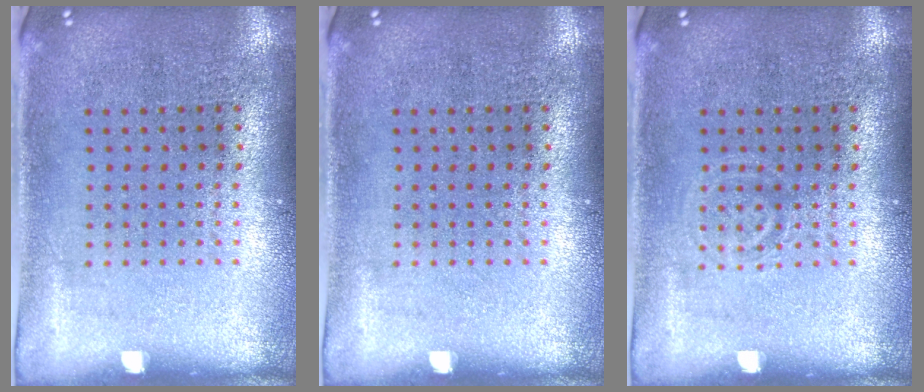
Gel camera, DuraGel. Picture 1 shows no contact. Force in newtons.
{"total": 0.0}
{"total": 1.0, "press": 0.9, "slide": 0.3}